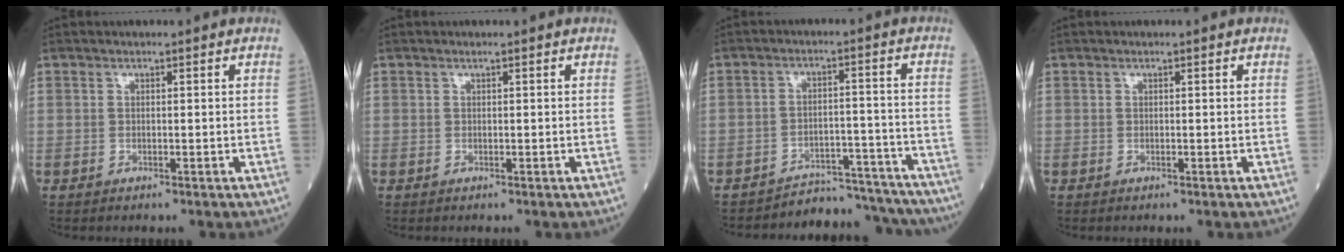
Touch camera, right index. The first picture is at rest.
{"total": 0.0}
{"total": 11.3, "force": [-10.9, 2.8, -0.5], "torque": [0.031, 0.044, -0.143]}
{"total": 0.0}